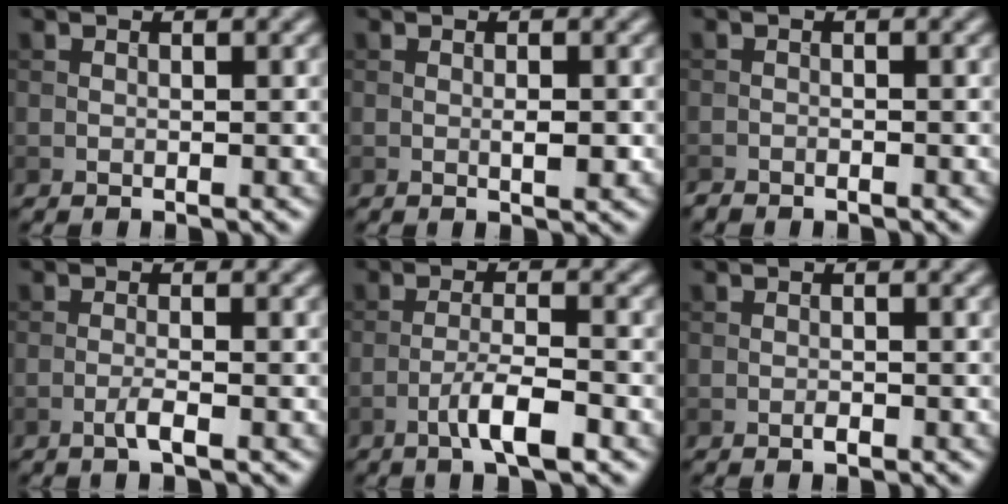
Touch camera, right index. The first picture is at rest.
{"total": 1.3, "force": [-0.2, 0.3, 1.2], "torque": [-0.021, -0.002, -0.002]}
{"total": 0.9, "force": [-0.9, 0.2, 0.1], "torque": [-0.001, -0.002, -0.018]}
{"total": 1.7, "force": [-0.8, 0.3, 1.4], "torque": [-0.026, 0.003, -0.020]}
{"total": 4.0, "force": [-2.1, 0.7, 3.3], "torque": [-0.063, 0.007, -0.044]}
{"total": 0.6, "force": [-0.4, 0.2, 0.5], "torque": [-0.009, 0.001, -0.007]}